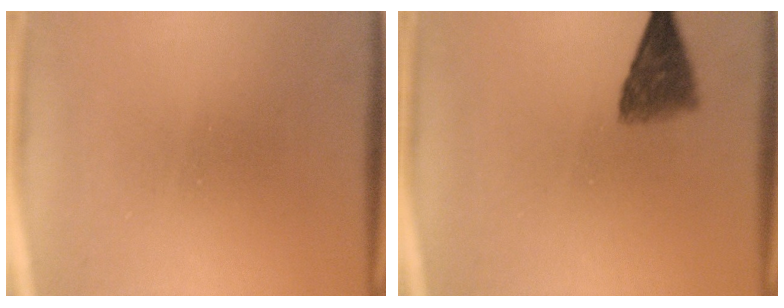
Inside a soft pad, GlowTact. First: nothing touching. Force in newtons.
{"total": 5.5}